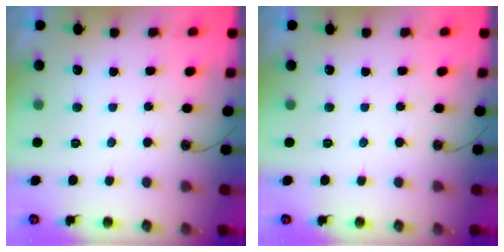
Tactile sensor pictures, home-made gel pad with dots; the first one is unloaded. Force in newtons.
{"total": 0.0}